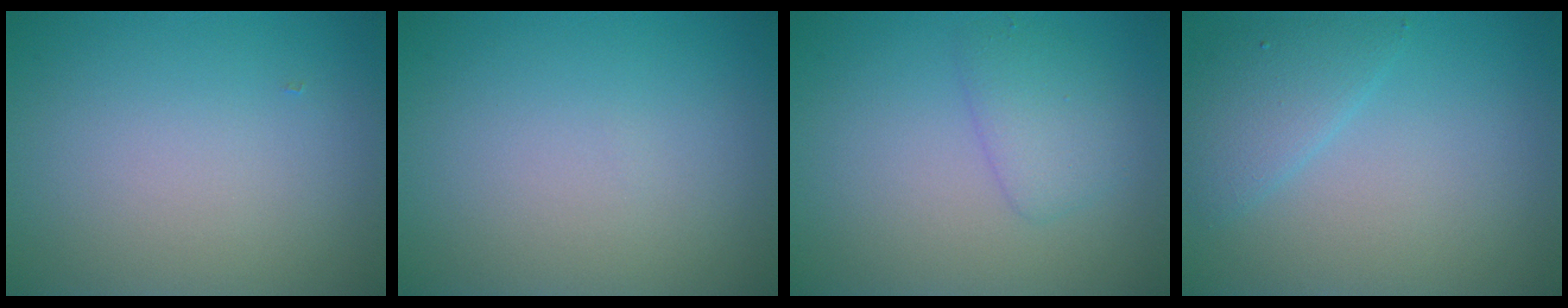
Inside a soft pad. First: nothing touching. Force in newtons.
{"total": 0.0}
{"total": 2.2, "press": 2.2, "slide": 0.2}
{"total": 2.6, "press": 2.6, "slide": 0.1}